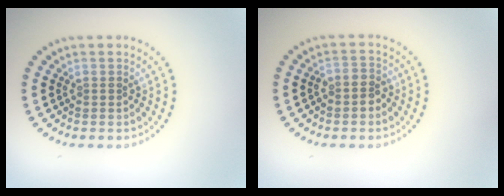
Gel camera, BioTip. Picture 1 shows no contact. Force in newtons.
{"total": 1.6, "press": 1.4, "slide": 0.7}